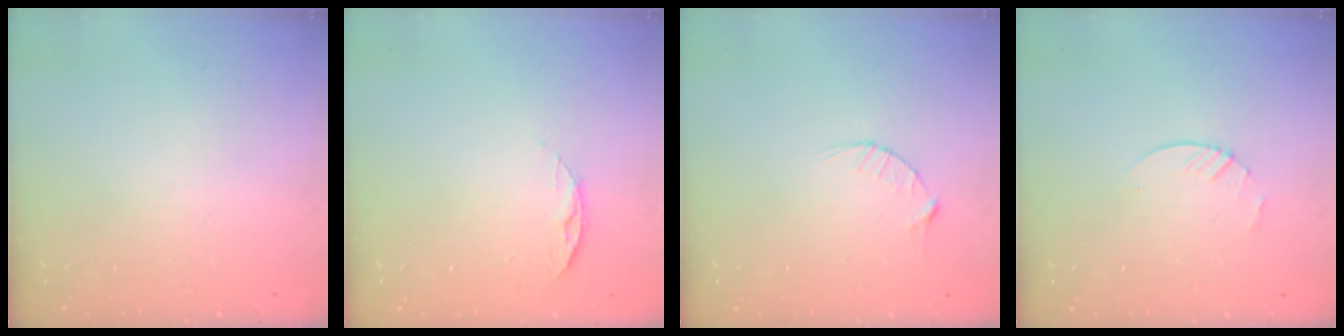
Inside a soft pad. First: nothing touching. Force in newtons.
{"total": 6.2, "press": 6.1, "slide": 0.7}
{"total": 2.9, "press": 2.9, "slide": 0.4}
{"total": 3.0, "press": 2.9, "slide": 0.3}